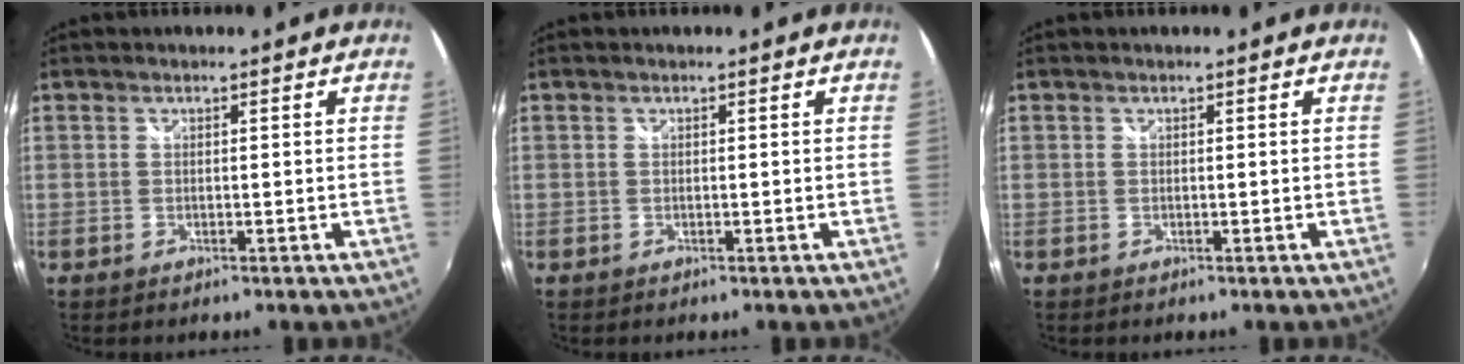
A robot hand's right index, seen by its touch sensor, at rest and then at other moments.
{"total": 0.0}
{"total": 0.0}